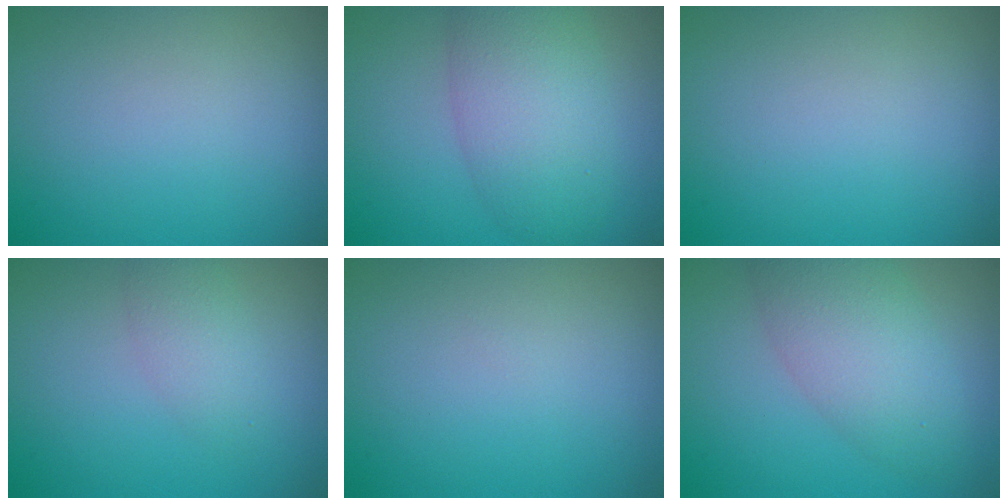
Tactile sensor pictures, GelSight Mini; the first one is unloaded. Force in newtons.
{"total": 6.5, "press": 6.5, "slide": 0.2}
{"total": 0.0}
{"total": 2.1, "press": 2.1, "slide": 0.0}
{"total": 0.0}
{"total": 5.3, "press": 5.3, "slide": 0.3}